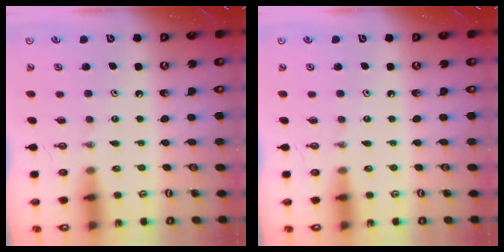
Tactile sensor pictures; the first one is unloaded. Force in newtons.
{"total": 0.0}